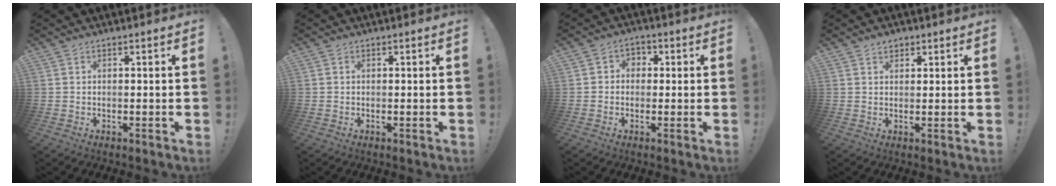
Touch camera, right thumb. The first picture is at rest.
{"total": 0.0}
{"total": 3.6, "force": [-1.0, 3.2, 1.4], "torque": [-0.018, 0.012, -0.018]}
{"total": 2.5, "force": [1.7, 1.8, 0.7], "torque": [-0.005, -0.006, 0.030]}